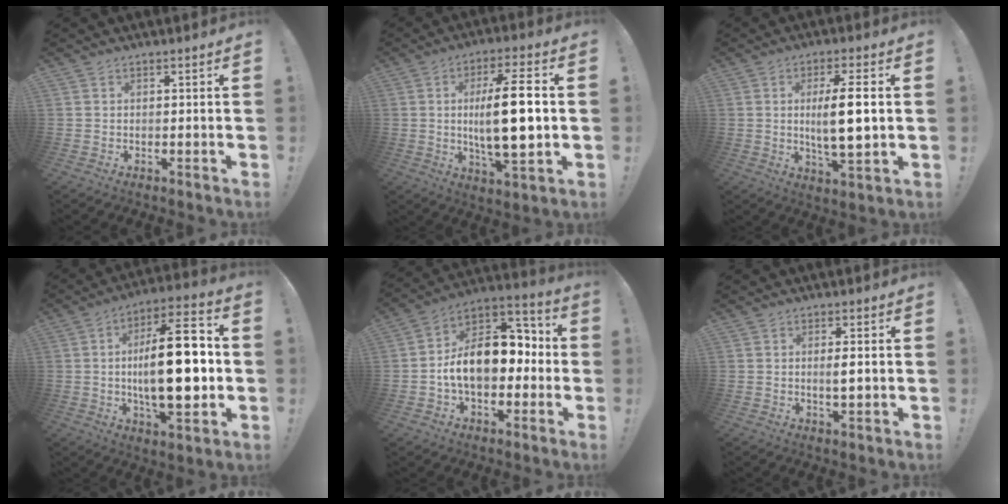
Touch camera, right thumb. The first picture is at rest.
{"total": 16.2, "force": [0.7, 4.2, 15.6], "torque": [-0.267, -0.010, -0.004]}
{"total": 10.6, "force": [1.1, 2.2, 10.3], "torque": [-0.189, -0.008, 0.009]}
{"total": 22.4, "force": [-0.7, 8.5, 20.7], "torque": [-0.324, -0.005, -0.017]}
{"total": 17.6, "force": [-1.0, 11.8, 12.9], "torque": [-0.194, 0.012, -0.009]}
{"total": 2.6, "force": [0.3, 0.4, 2.6], "torque": [-0.031, -0.008, 0.001]}